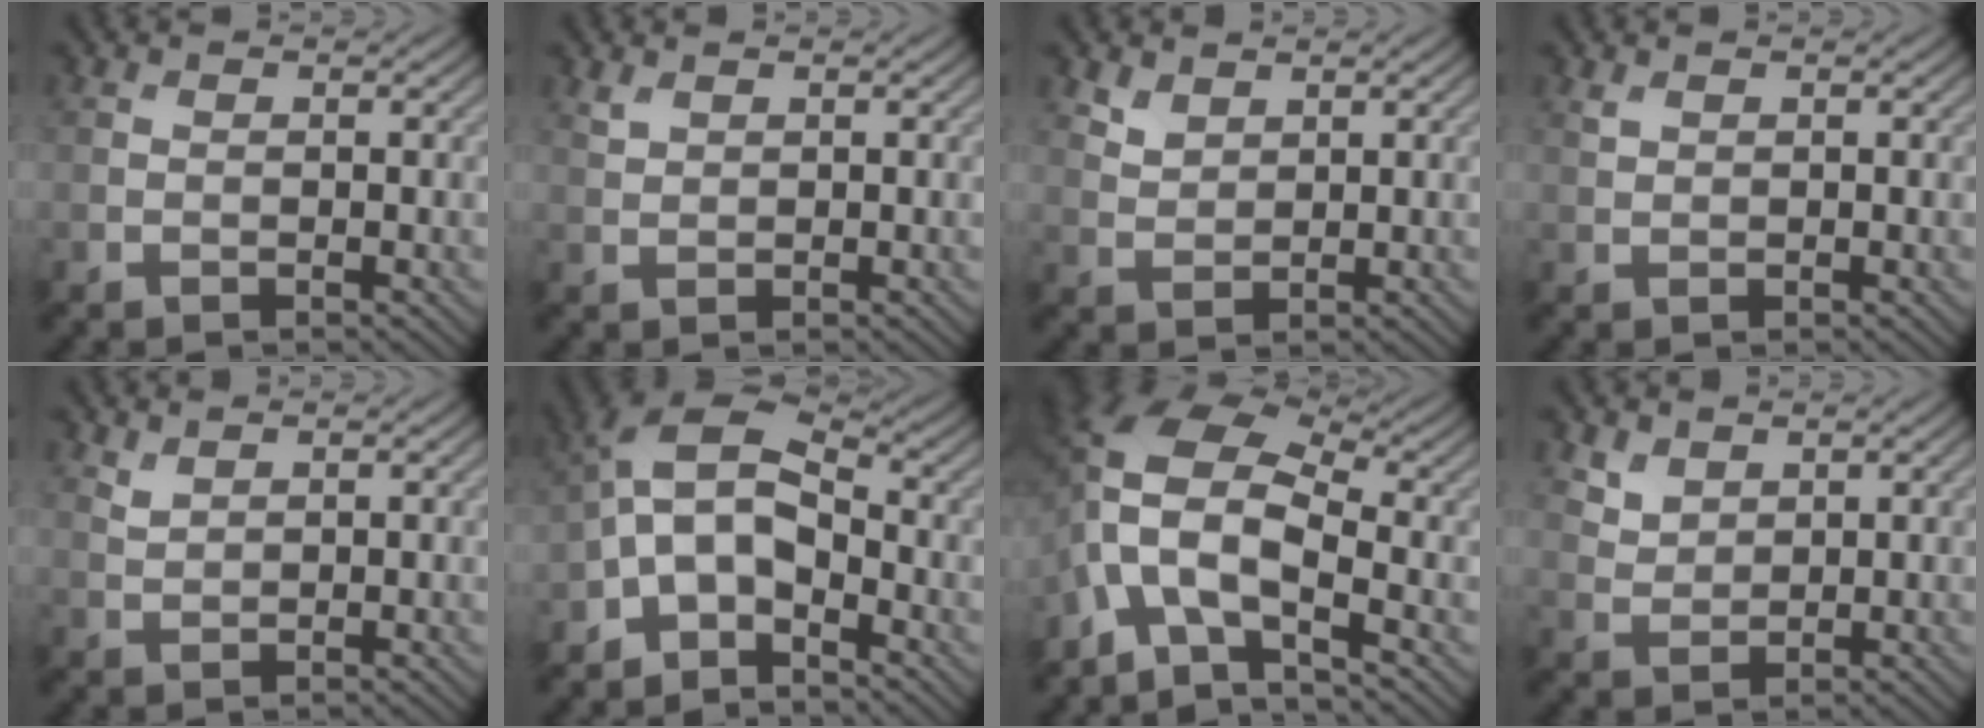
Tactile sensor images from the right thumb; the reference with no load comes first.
{"total": 1.1, "force": [0.9, 0.4, 0.4], "torque": [-0.017, -0.001, 0.022]}
{"total": 2.5, "force": [1.9, 1.3, 0.9], "torque": [-0.027, -0.003, 0.046]}
{"total": 0.8, "force": [0.6, 0.3, 0.3], "torque": [-0.014, 0.000, 0.015]}
{"total": 1.3, "force": [1.2, 0.4, 0.5], "torque": [-0.023, -0.001, 0.029]}
{"total": 8.9, "force": [-3.3, 4.7, 6.8], "torque": [-0.135, 0.010, -0.082]}
{"total": 9.7, "force": [-4.1, 4.4, 7.6], "torque": [-0.158, -0.004, -0.097]}
{"total": 3.0, "force": [2.1, 1.8, 1.1], "torque": [-0.031, -0.007, 0.051]}